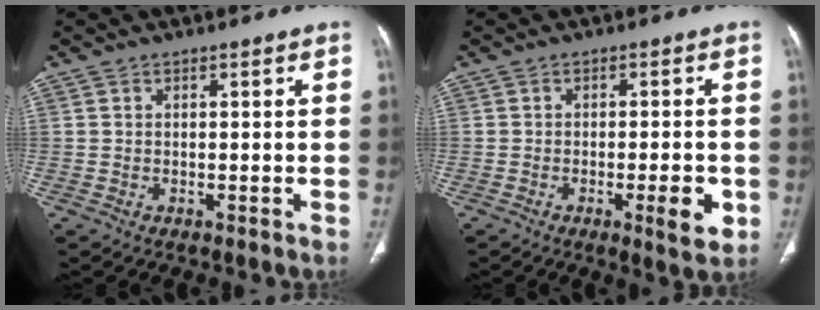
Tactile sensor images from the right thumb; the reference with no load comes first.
{"total": 6.2, "force": [-2.0, 1.5, 5.7], "torque": [-0.073, -0.005, -0.024]}